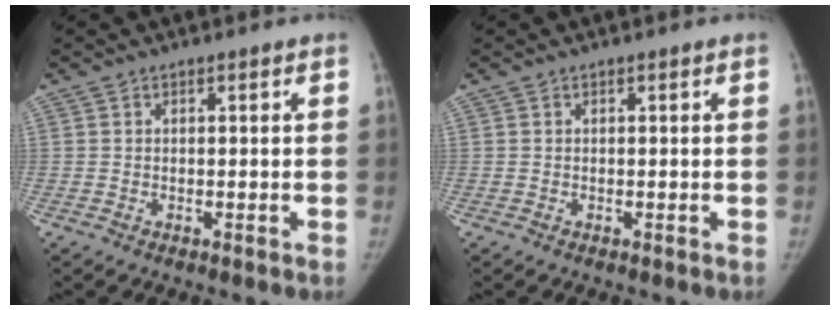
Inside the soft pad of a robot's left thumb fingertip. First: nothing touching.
{"total": 0.0}